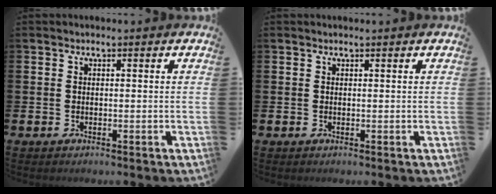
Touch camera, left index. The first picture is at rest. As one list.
[{"total": 0.0}]